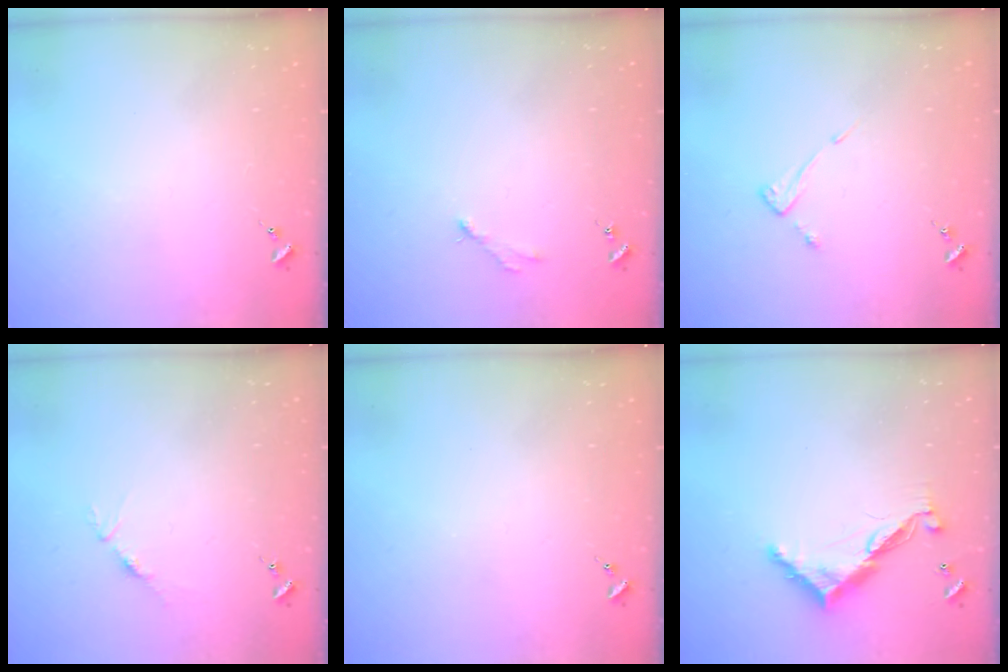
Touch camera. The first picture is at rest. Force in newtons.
{"total": 2.8, "press": 2.8, "slide": 0.4}
{"total": 3.9, "press": 3.8, "slide": 0.4}
{"total": 4.0, "press": 3.9, "slide": 0.5}
{"total": 0.0}
{"total": 9.9, "press": 9.9, "slide": 0.2}